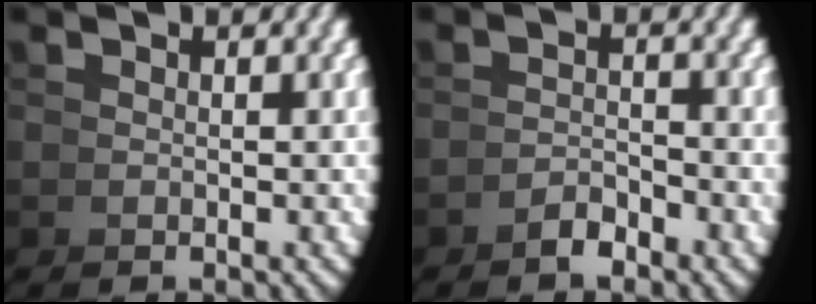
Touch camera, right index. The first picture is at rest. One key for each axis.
{"total": 2.0, "fx": -2.0, "fy": -0.4, "fz": 0.4, "tx": 0.015, "ty": 0.007, "tz": -0.038}